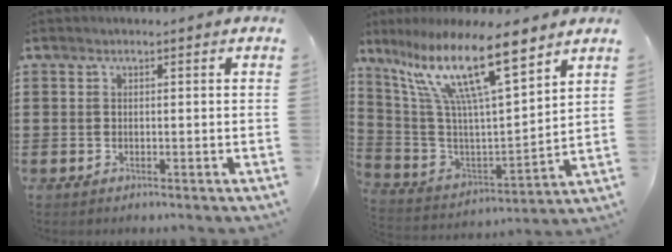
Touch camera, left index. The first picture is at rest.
{"total": 15.3, "force": [9.5, 3.2, 11.6], "torque": [-0.262, -0.047, 0.156]}